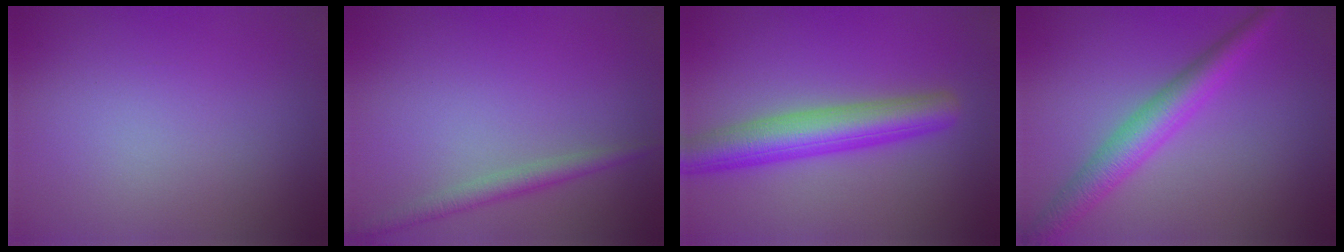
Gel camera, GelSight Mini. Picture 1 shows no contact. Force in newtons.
{"total": 1.9, "press": 1.9, "slide": 0.0}
{"total": 5.8, "press": 5.8, "slide": 0.2}
{"total": 4.3, "press": 4.3, "slide": 0.1}